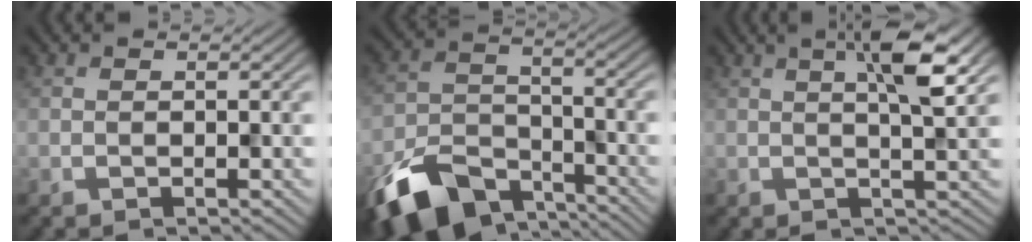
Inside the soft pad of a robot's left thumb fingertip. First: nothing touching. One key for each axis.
{"total": 11.6, "fx": -8.2, "fy": 5.8, "fz": 5.9, "tx": -0.128, "ty": -0.018, "tz": -0.155}
{"total": 5.6, "fx": 2.1, "fy": 0.6, "fz": 5.1, "tx": -0.087, "ty": 0.011, "tz": 0.034}